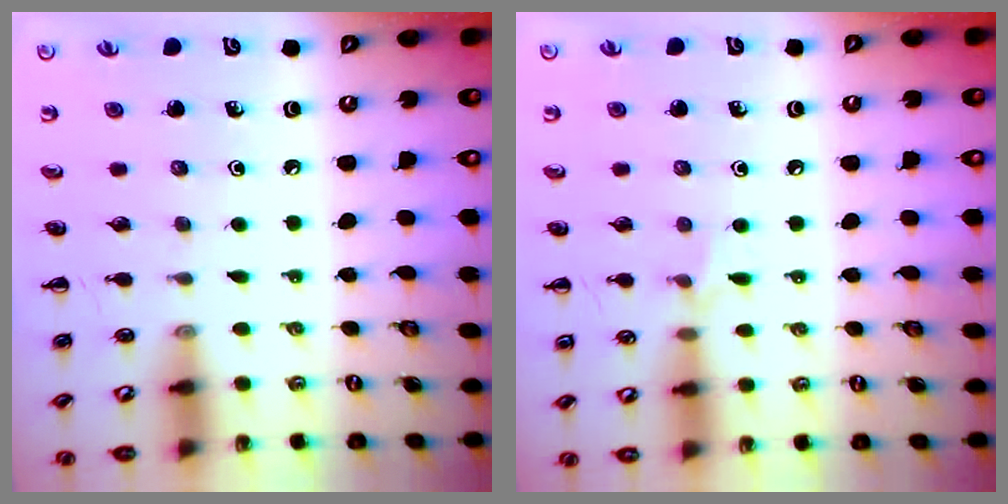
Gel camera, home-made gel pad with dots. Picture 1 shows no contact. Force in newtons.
{"total": 4.7, "press": 4.4, "slide": 1.6}